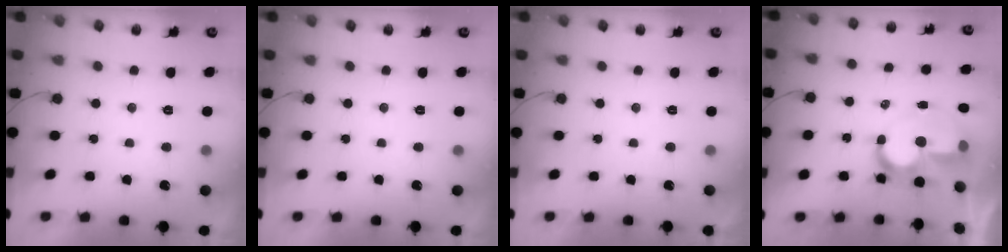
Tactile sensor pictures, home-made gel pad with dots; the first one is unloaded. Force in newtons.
{"total": 0.0}
{"total": 1.9, "press": 1.9, "slide": 0.0}
{"total": 10.0, "press": 9.9, "slide": 0.7}